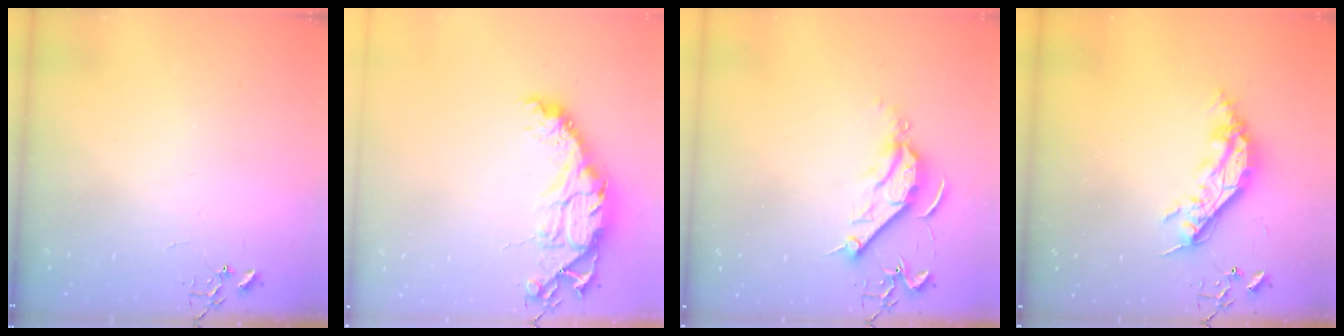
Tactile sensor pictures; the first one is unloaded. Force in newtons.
{"total": 15.5, "press": 15.4, "slide": 1.3}
{"total": 9.2, "press": 9.1, "slide": 0.5}
{"total": 15.5, "press": 15.5, "slide": 0.6}